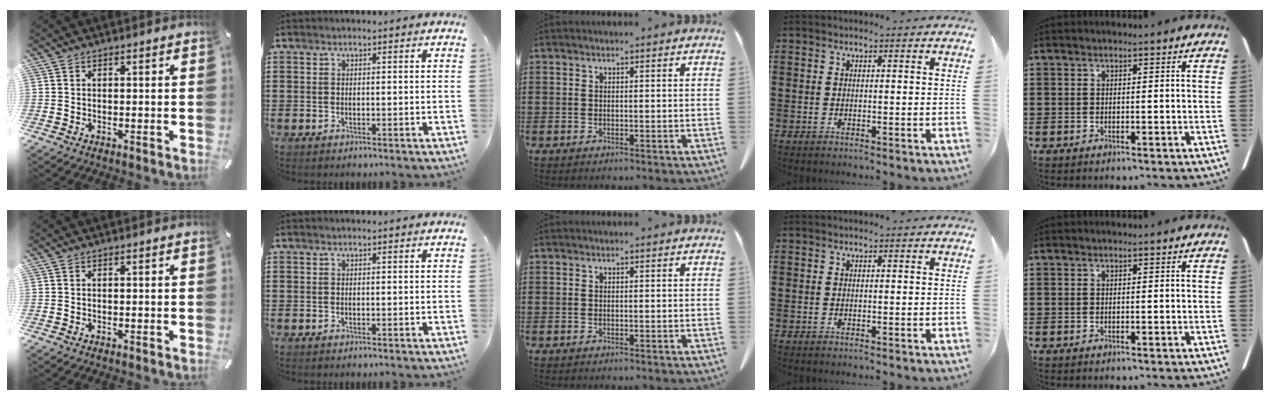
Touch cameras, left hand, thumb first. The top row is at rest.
{}